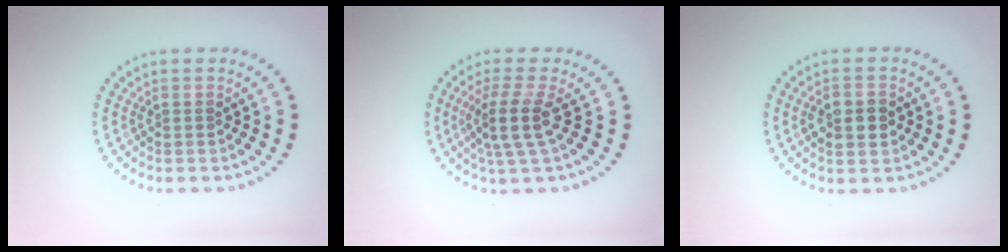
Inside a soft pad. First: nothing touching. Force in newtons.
{"total": 3.4, "press": 2.6, "slide": 2.1}
{"total": 2.8, "press": 2.8, "slide": 0.1}